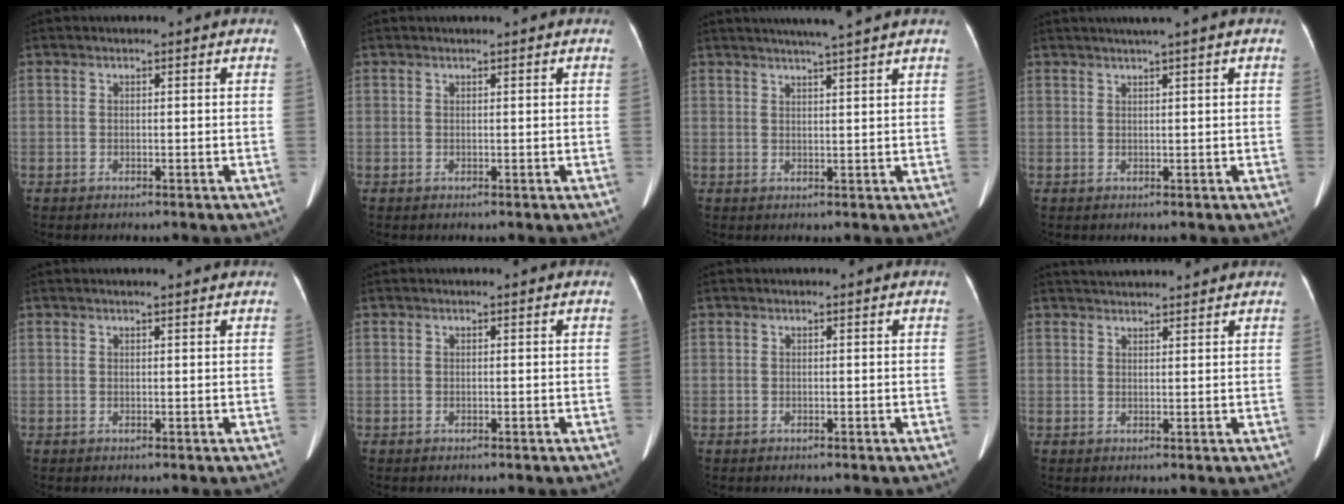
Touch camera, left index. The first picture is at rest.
{"total": 0.0}
{"total": 6.6, "force": [5.4, -1.1, 3.5], "torque": [-0.051, 0.014, 0.072]}
{"total": 2.8, "force": [1.9, -0.6, 2.0], "torque": [-0.033, 0.012, 0.035]}
{"total": 1.6, "force": [1.5, -0.1, 0.6], "torque": [-0.014, 0.010, 0.018]}
{"total": 0.0}
{"total": 0.0}
{"total": 5.6, "force": [5.4, 0.4, 1.4], "torque": [-0.022, 0.037, 0.075]}